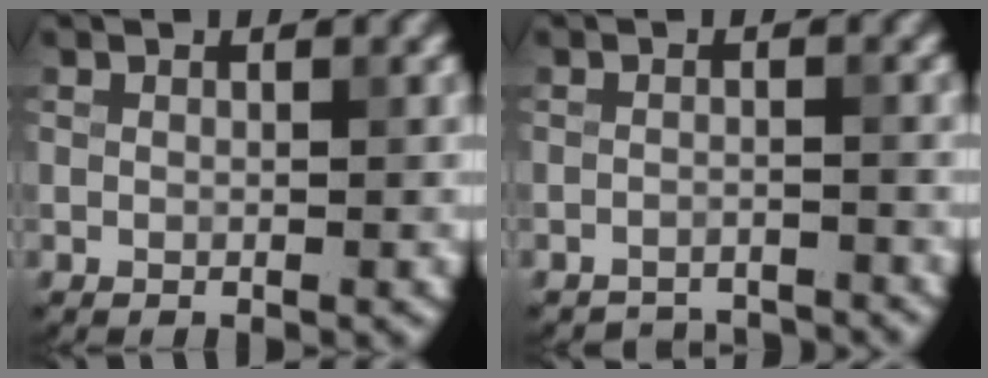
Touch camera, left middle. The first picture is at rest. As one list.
[{"total": 3.8, "force": [-3.8, 0.3, 0.3], "torque": [-0.001, -0.009, -0.058]}]